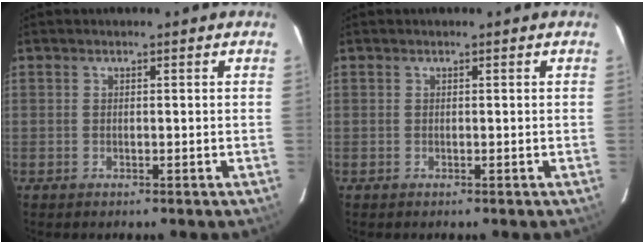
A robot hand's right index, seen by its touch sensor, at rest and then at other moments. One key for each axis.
{"total": 0.0}